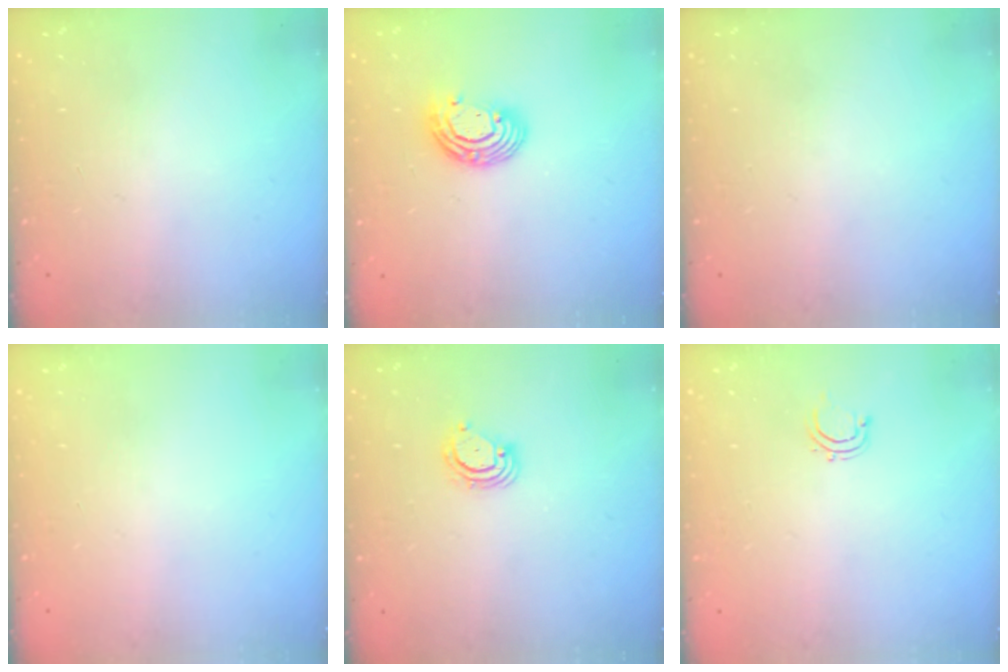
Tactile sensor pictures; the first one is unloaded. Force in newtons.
{"total": 9.0, "press": 9.0, "slide": 0.7}
{"total": 0.0}
{"total": 0.0}
{"total": 3.9, "press": 3.9, "slide": 0.4}
{"total": 2.8, "press": 2.8, "slide": 0.5}